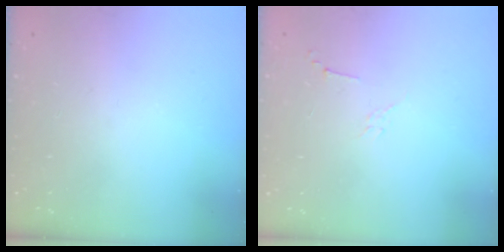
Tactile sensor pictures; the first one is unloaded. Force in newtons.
{"total": 3.5, "press": 3.5, "slide": 0.8}